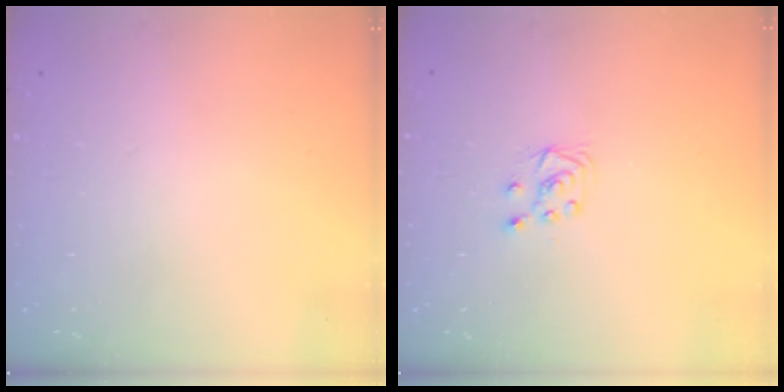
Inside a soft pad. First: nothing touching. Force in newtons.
{"total": 5.2, "press": 5.2, "slide": 0.4}